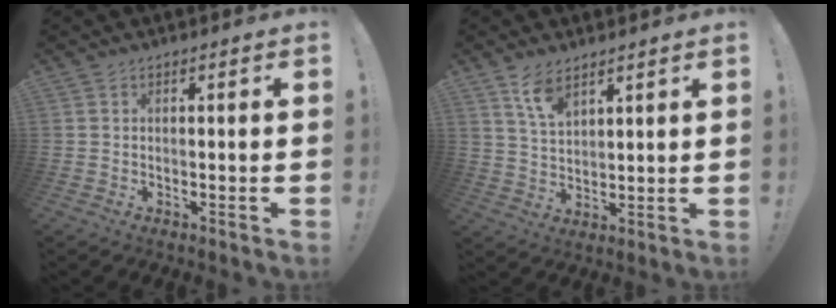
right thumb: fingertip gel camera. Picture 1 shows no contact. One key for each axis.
{"total": 7.8, "fx": 5.6, "fy": 3.6, "fz": 4.1, "tx": -0.073, "ty": -0.027, "tz": 0.102}